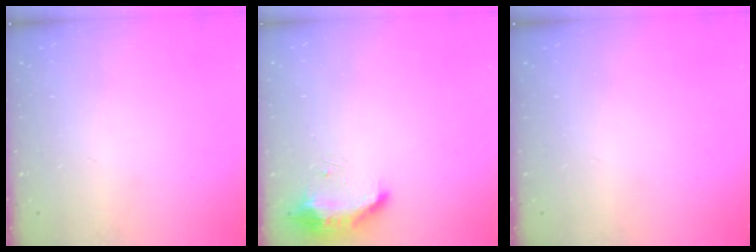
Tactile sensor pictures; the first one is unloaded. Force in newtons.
{"total": 14.4, "press": 9.5, "slide": 10.8}
{"total": 0.0}